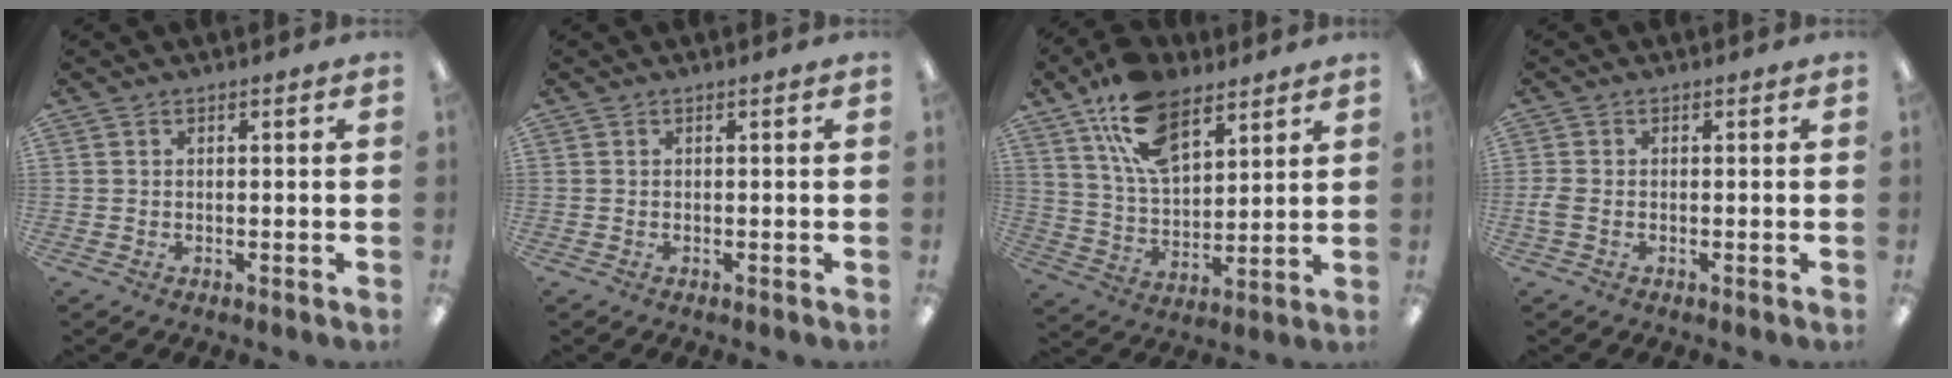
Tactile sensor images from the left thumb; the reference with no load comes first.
{"total": 0.0}
{"total": 16.6, "force": [10.0, 8.8, 9.9], "torque": [-0.180, -0.034, 0.184]}
{"total": 2.2, "force": [-0.7, 1.3, 1.6], "torque": [-0.034, -0.001, -0.012]}